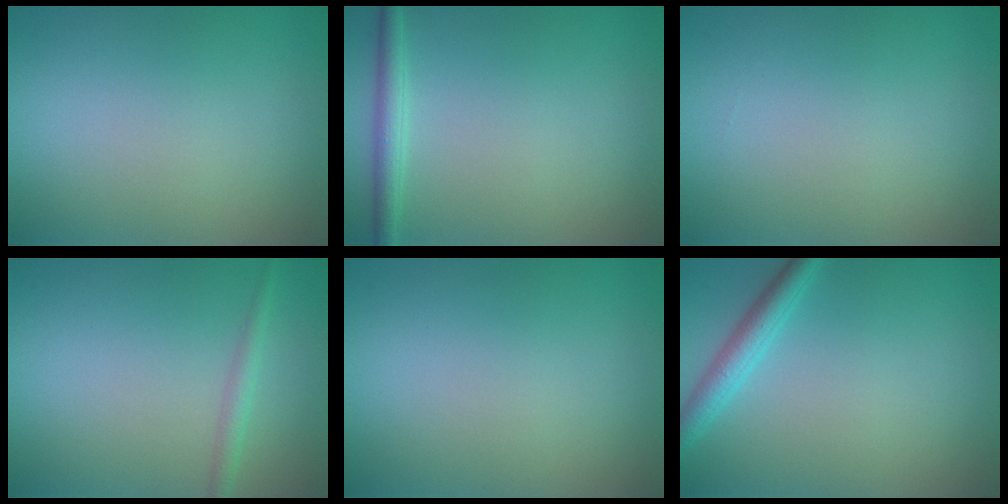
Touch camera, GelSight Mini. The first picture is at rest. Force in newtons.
{"total": 1.8, "press": 1.8, "slide": 0.1}
{"total": 0.0}
{"total": 1.4, "press": 1.4, "slide": 0.1}
{"total": 0.0}
{"total": 2.5, "press": 2.5, "slide": 0.1}